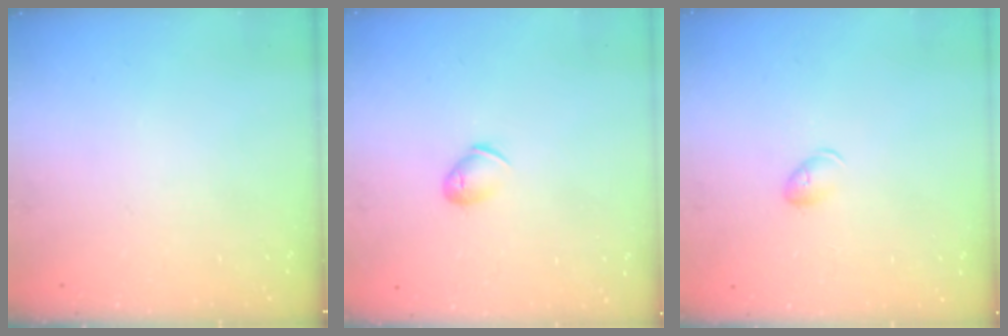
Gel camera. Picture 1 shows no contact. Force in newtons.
{"total": 6.5, "press": 6.4, "slide": 0.9}
{"total": 5.1, "press": 4.9, "slide": 1.0}